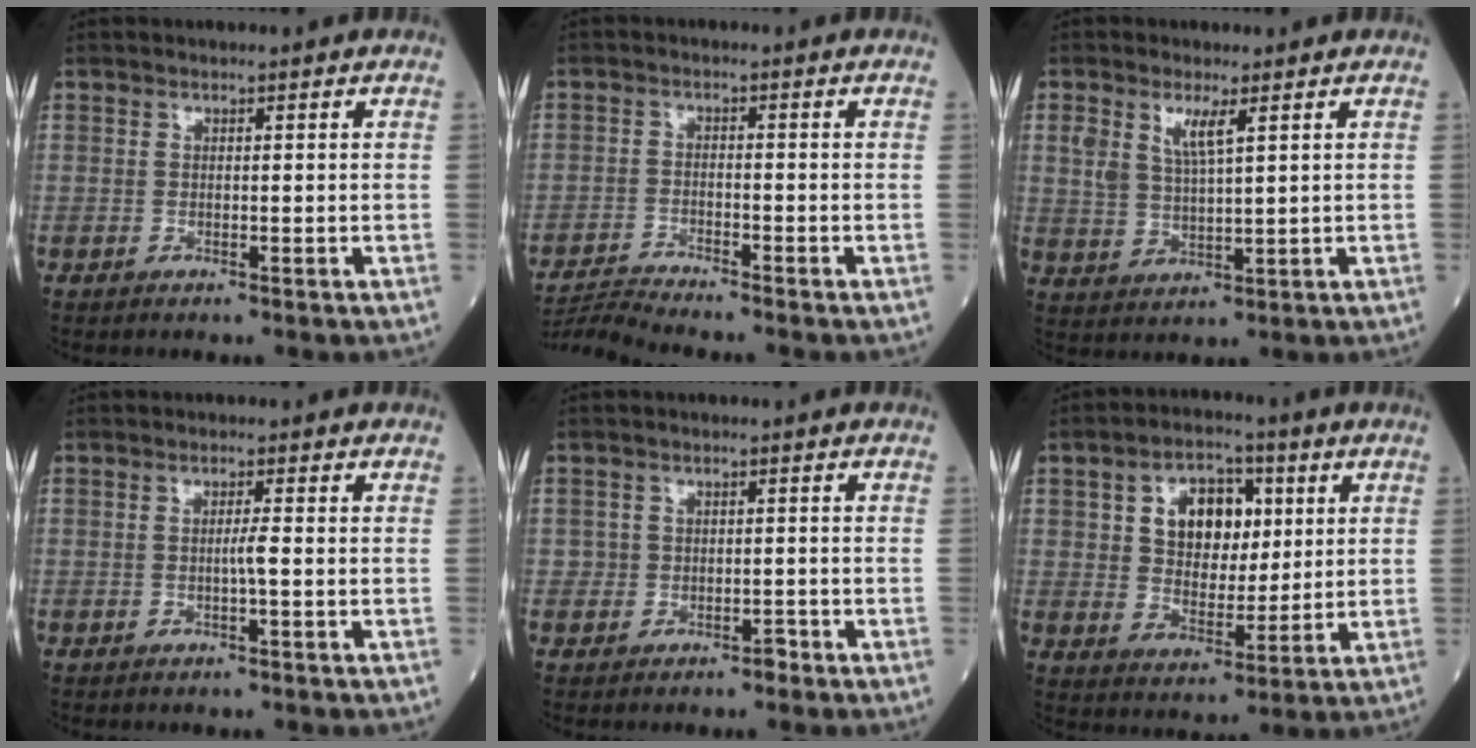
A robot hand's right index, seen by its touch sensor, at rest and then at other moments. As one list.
[{"total": 5.0, "force": [-4.6, -2.0, 0.0], "torque": [-0.012, -0.016, -0.087]}, {"total": 5.0, "force": [2.5, 1.3, 4.1], "torque": [-0.093, 0.005, 0.058]}, {"total": 1.6, "force": [-0.3, -0.3, 1.5], "torque": [-0.028, -0.001, -0.006]}, {"total": 1.4, "force": [-0.6, 1.3, 0.3], "torque": [0.003, 0.008, -0.009]}, {"total": 10.1, "force": [3.1, 6.5, 7.1], "torque": [-0.121, 0.020, 0.055]}]